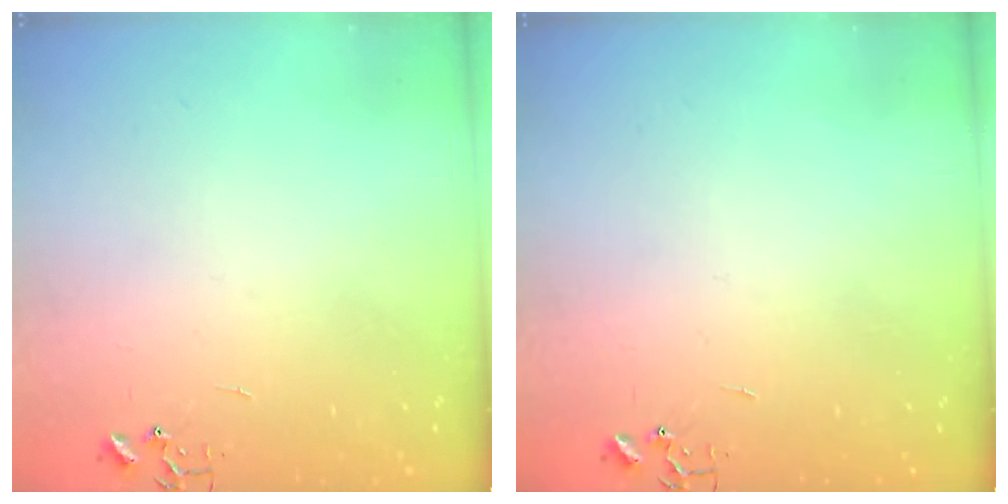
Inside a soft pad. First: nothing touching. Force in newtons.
{"total": 0.0}